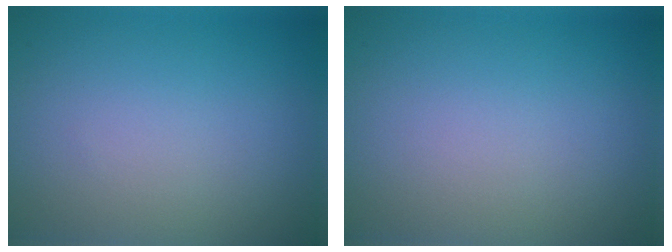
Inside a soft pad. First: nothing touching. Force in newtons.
{"total": 0.0}